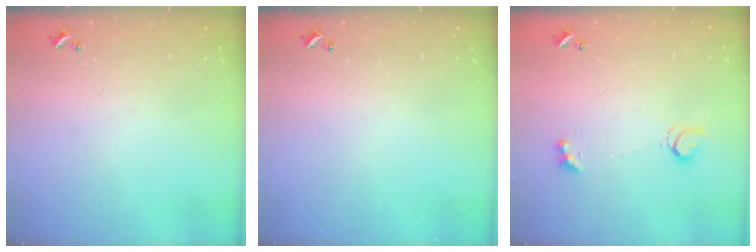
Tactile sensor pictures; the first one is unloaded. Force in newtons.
{"total": 0.0}
{"total": 2.8, "press": 2.8, "slide": 0.6}